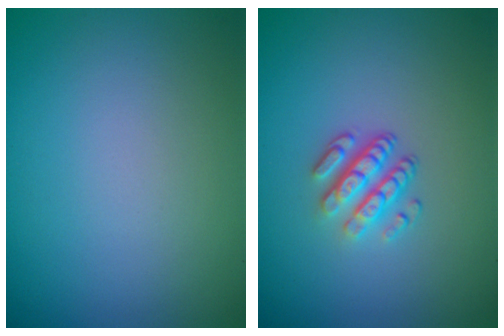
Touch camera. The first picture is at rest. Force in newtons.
{"total": 3.2, "press": 2.3, "slide": 2.2}